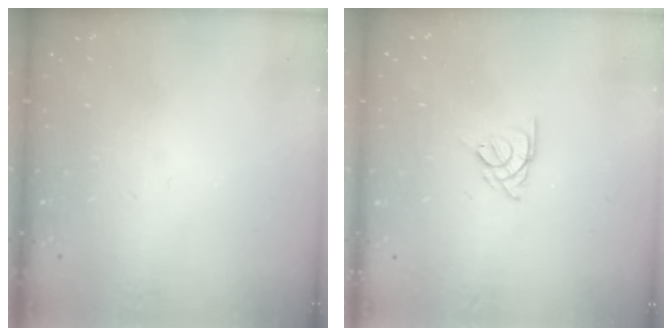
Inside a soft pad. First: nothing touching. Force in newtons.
{"total": 3.7, "press": 3.6, "slide": 0.8}